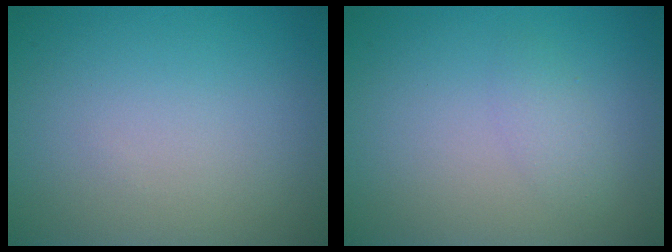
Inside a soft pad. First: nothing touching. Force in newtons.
{"total": 1.3, "press": 1.3, "slide": 0.1}